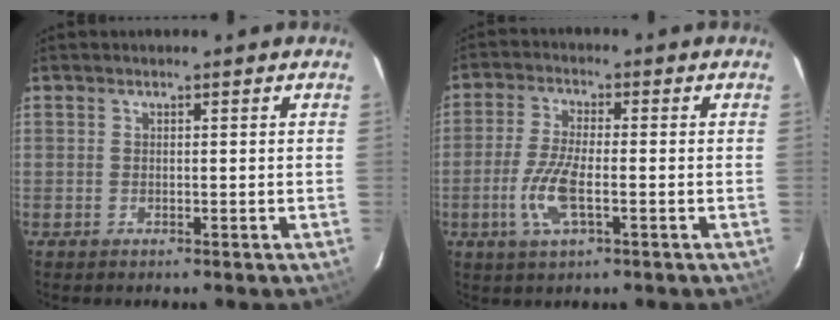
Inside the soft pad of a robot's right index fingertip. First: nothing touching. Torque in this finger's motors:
{"motor_torque": [0.36, -0.12, 0.28, 0.10]}